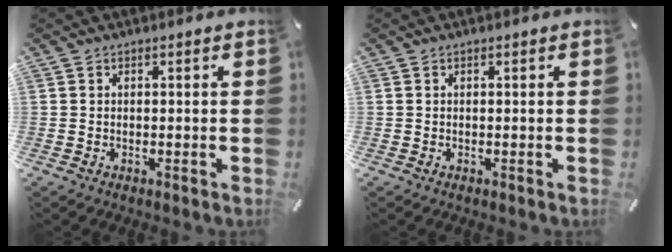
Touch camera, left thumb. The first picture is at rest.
{"total": 0.0}